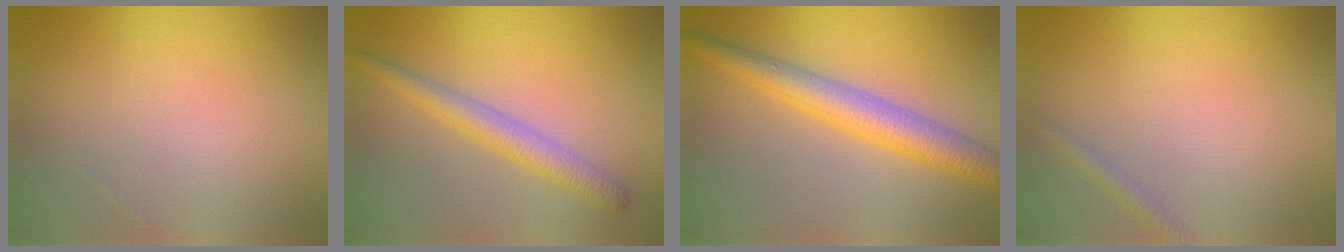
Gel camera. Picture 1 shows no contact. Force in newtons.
{"total": 2.8, "press": 2.8, "slide": 0.0}
{"total": 4.7, "press": 4.7, "slide": 0.1}
{"total": 1.0, "press": 1.0, "slide": 0.0}